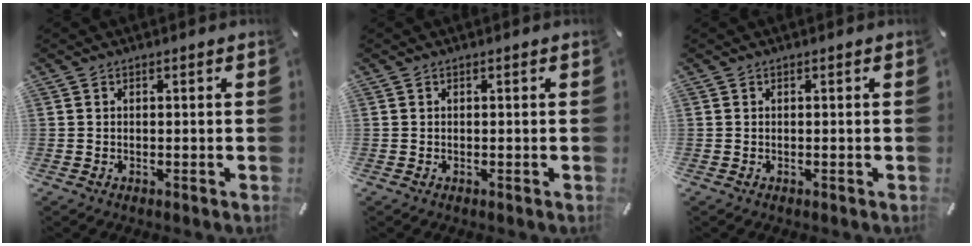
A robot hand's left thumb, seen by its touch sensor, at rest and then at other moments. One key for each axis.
{"total": 0.0}
{"total": 0.0}